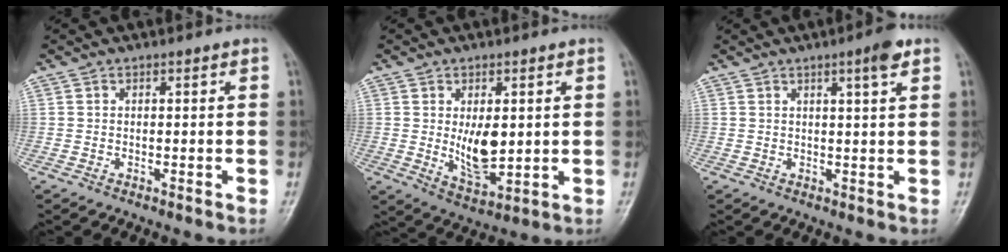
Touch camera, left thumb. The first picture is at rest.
{"total": 8.2, "force": [0.6, 4.3, 7.0], "torque": [-0.099, -0.022, 0.025]}
{"total": 3.9, "force": [2.2, 0.4, 3.1], "torque": [-0.044, -0.010, 0.032]}